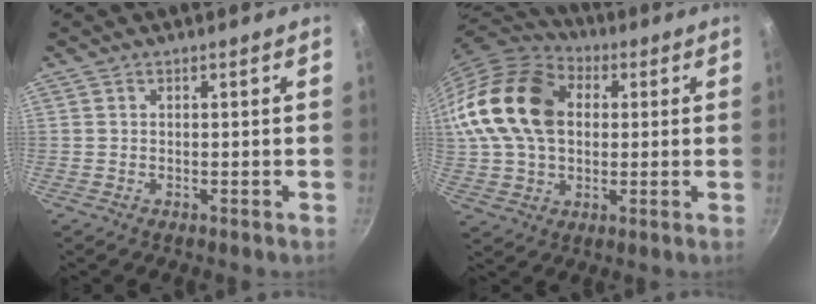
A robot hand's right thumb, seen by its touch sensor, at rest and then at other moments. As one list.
[{"total": 21.8, "force": [3.6, 15.5, 15.0], "torque": [-0.281, 0.028, 0.056]}]